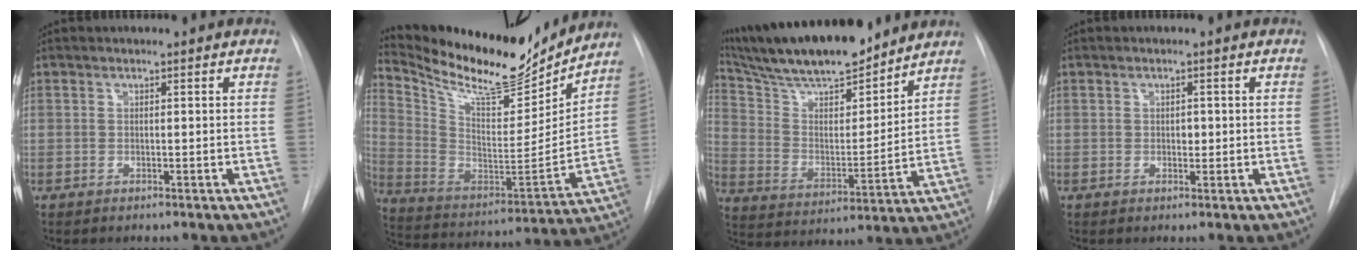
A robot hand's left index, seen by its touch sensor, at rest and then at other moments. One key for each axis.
{"total": 20.2, "fx": 18.4, "fy": 4.2, "fz": 7.3, "tx": -0.145, "ty": -0.035, "tz": 0.303}
{"total": 20.5, "fx": 17.8, "fy": 3.2, "fz": 9.5, "tx": -0.173, "ty": 0.006, "tz": 0.302}
{"total": 1.2, "fx": -0.4, "fy": 0.8, "fz": 0.8, "tx": -0.010, "ty": -0.002, "tz": -0.004}